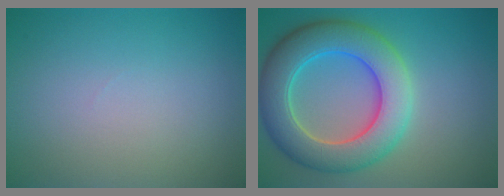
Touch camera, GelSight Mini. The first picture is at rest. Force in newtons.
{"total": 8.8, "press": 8.8, "slide": 0.7}